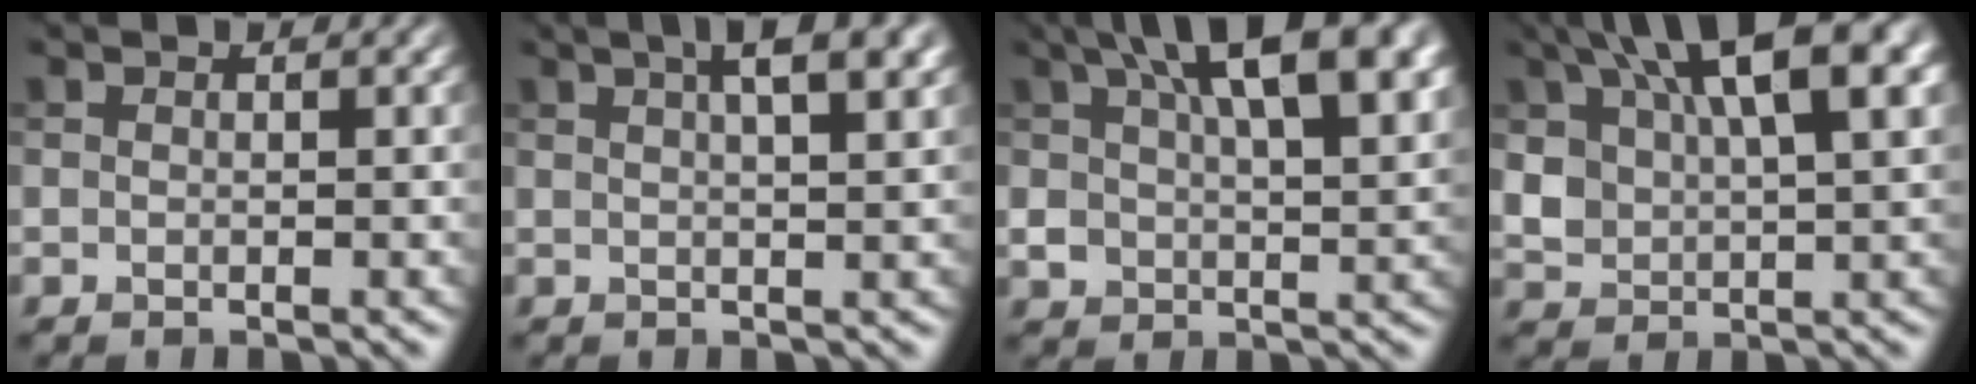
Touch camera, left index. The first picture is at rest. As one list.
[{"total": 5.9, "force": [3.2, 2.0, 4.5], "torque": [-0.037, 0.028, 0.024]}, {"total": 11.1, "force": [5.2, 5.0, 8.4], "torque": [-0.129, 0.014, 0.093]}, {"total": 12.1, "force": [6.0, 5.5, 9.0], "torque": [-0.159, 0.013, 0.112]}]